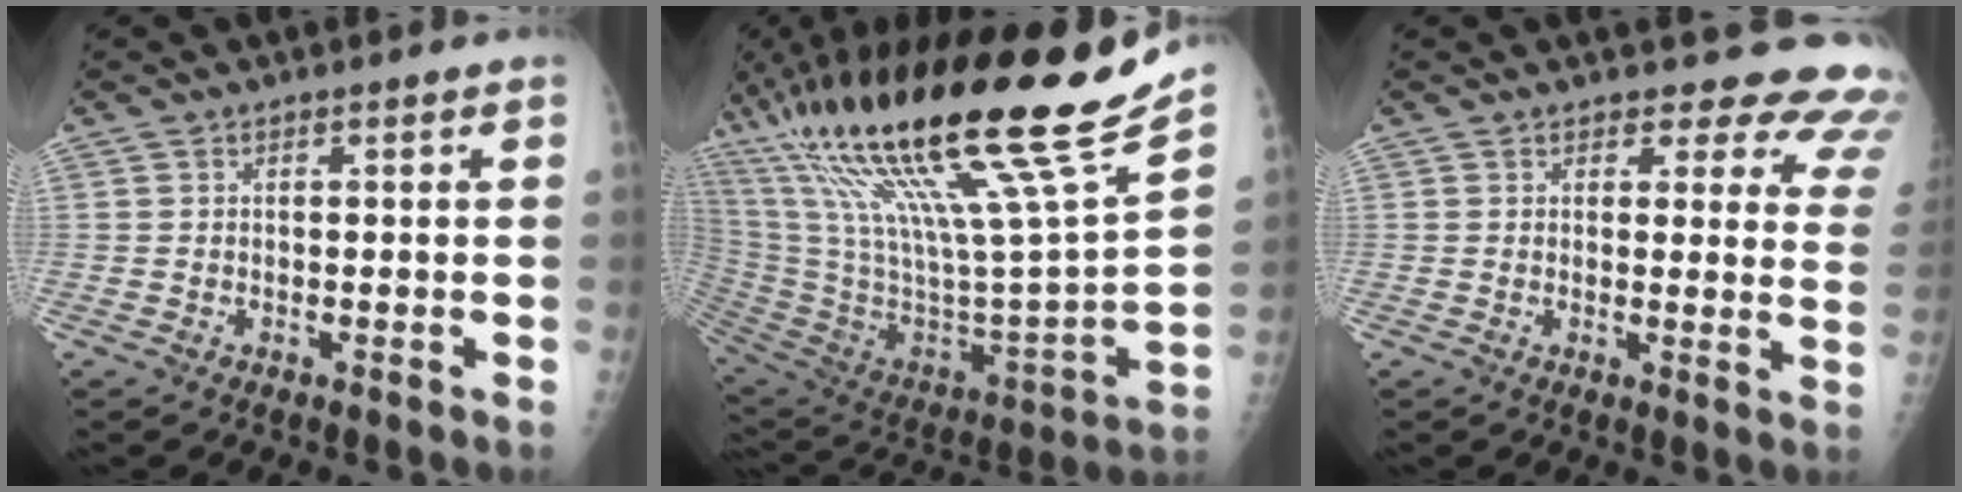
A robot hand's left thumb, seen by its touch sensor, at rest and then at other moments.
{"total": 36.0, "force": [23.7, 4.0, 26.8], "torque": [-0.483, -0.083, 0.415]}
{"total": 12.8, "force": [11.7, 4.4, 2.5], "torque": [0.031, -0.086, 0.098]}